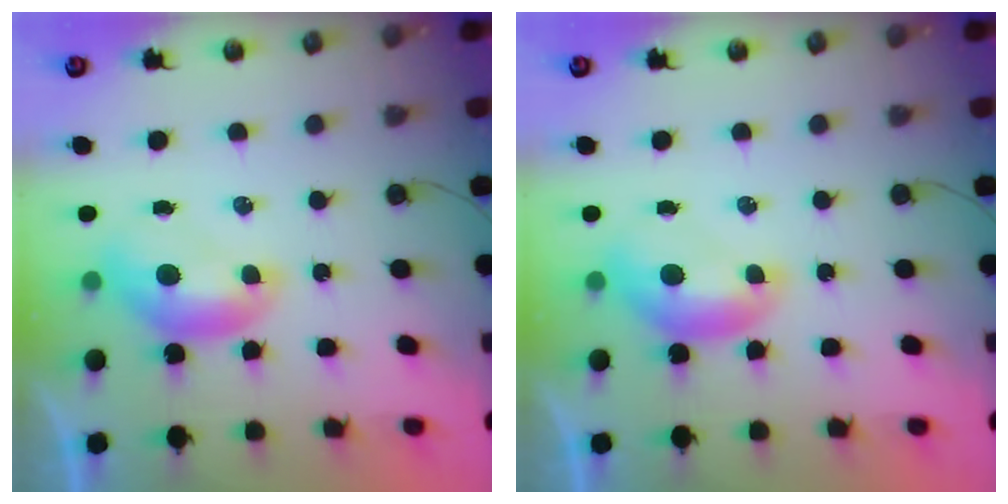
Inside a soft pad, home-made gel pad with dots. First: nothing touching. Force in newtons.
{"total": 0.0}